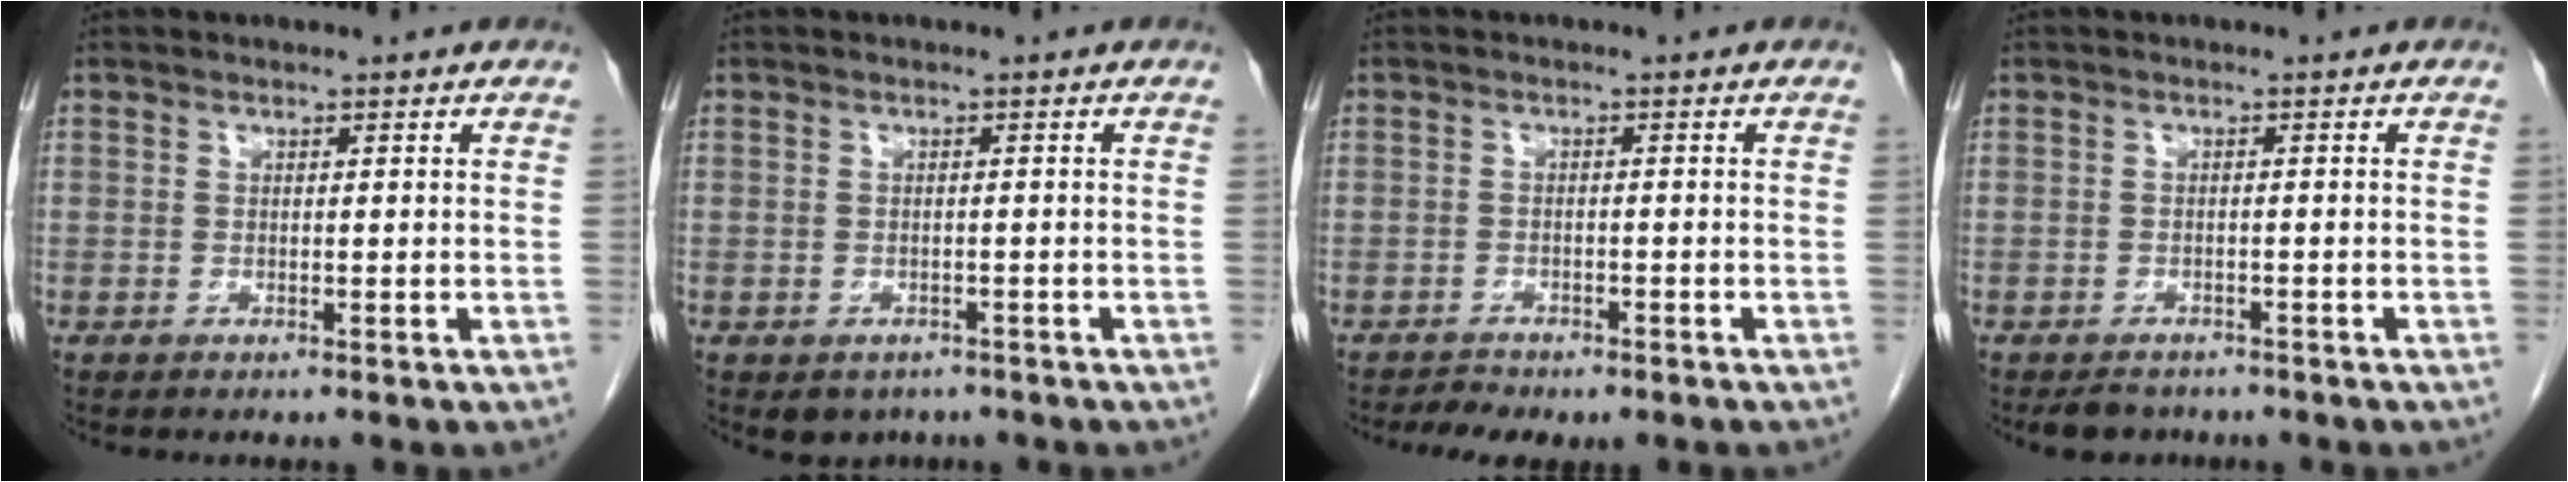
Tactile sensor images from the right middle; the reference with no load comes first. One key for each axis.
{"total": 3.3, "fx": -2.5, "fy": 2.2, "fz": 0.7, "tx": -0.005, "ty": 0.003, "tz": -0.028}
{"total": 3.2, "fx": -2.7, "fy": 1.2, "fz": 1.3, "tx": -0.022, "ty": -0.004, "tz": -0.038}
{"total": 3.2, "fx": -2.8, "fy": 1.5, "fz": 0.6, "tx": -0.014, "ty": -0.002, "tz": -0.040}